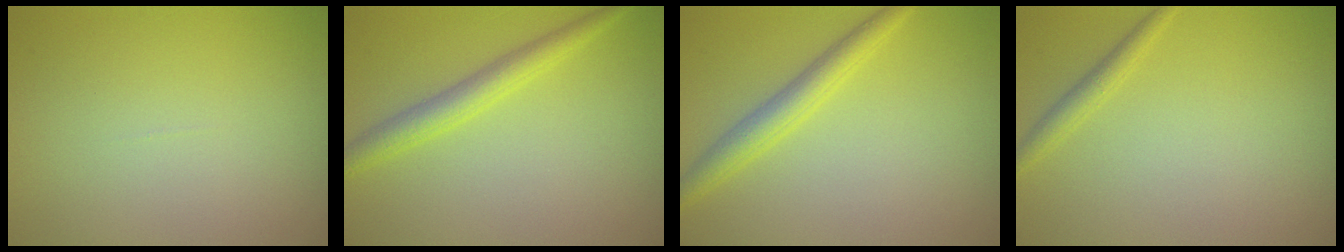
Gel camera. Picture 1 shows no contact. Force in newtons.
{"total": 2.8, "press": 2.8, "slide": 0.0}
{"total": 2.9, "press": 2.9, "slide": 0.1}
{"total": 1.4, "press": 1.4, "slide": 0.1}